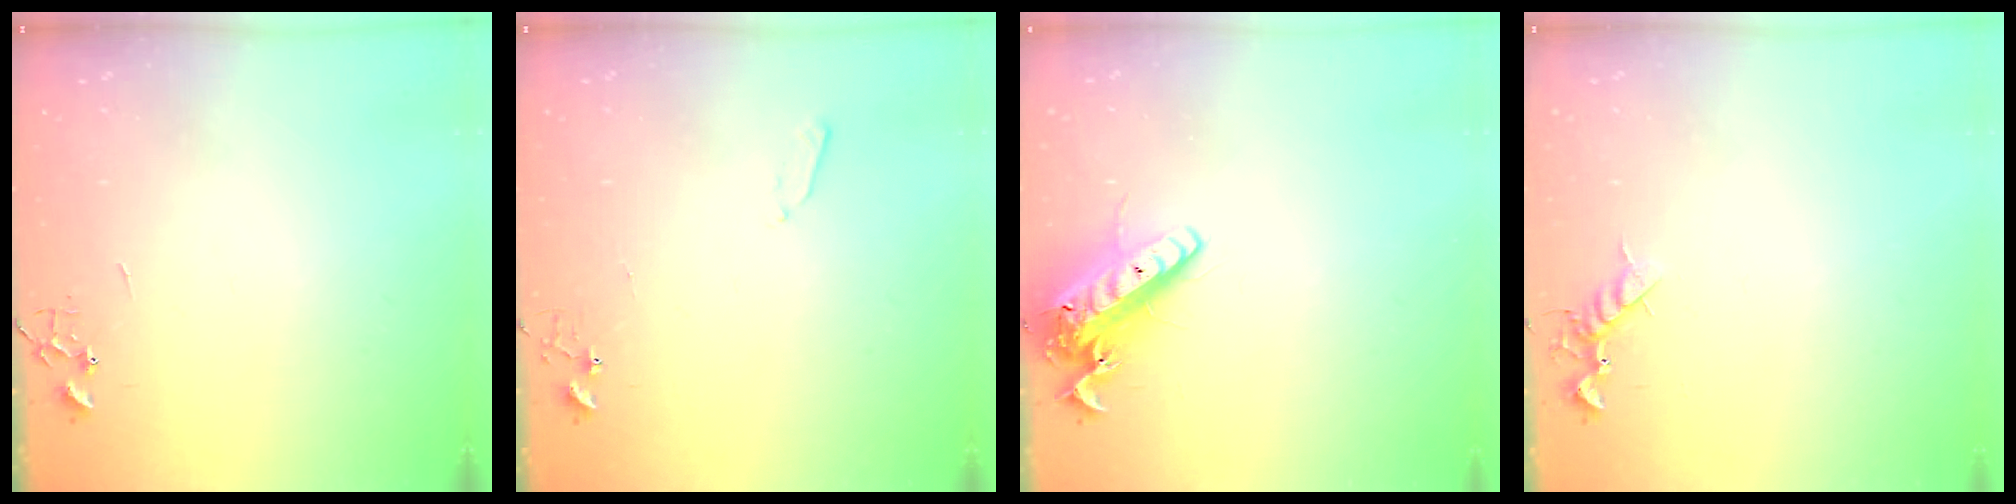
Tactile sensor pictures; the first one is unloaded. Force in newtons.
{"total": 3.4, "press": 3.4, "slide": 0.5}
{"total": 15.0, "press": 14.7, "slide": 3.1}
{"total": 7.0, "press": 6.9, "slide": 1.1}